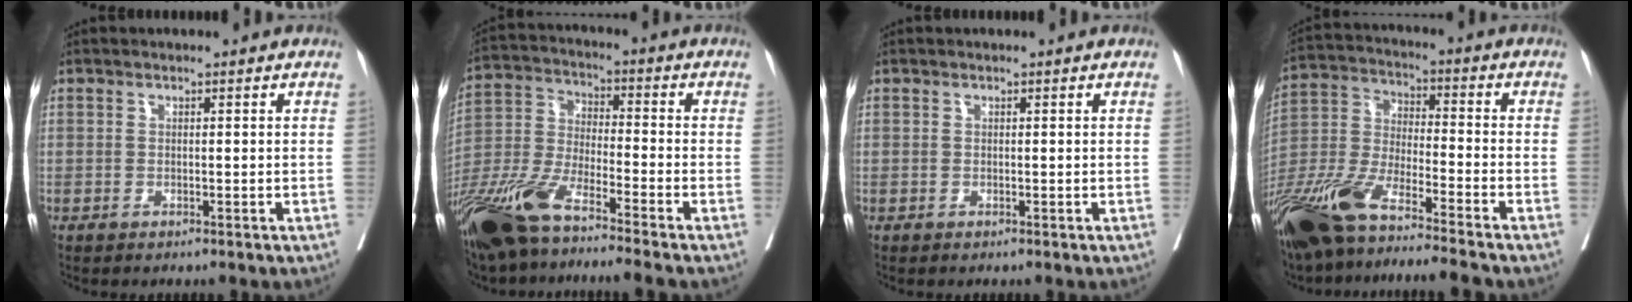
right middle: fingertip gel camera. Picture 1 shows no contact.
{"total": 15.0, "force": [-11.3, 0.7, 9.8], "torque": [-0.213, -0.030, -0.223]}
{"total": 0.0}
{"total": 18.4, "force": [-14.6, 0.9, 11.2], "torque": [-0.254, -0.032, -0.277]}